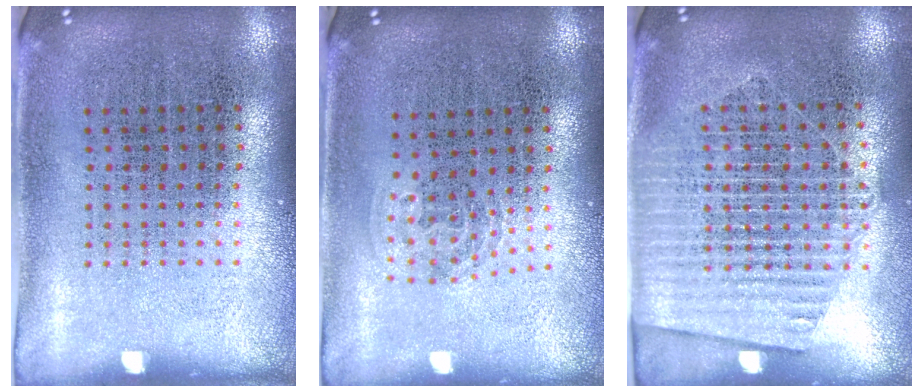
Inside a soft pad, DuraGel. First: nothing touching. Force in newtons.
{"total": 1.0, "press": 0.6, "slide": 0.8}
{"total": 1.7, "press": 1.5, "slide": 0.8}